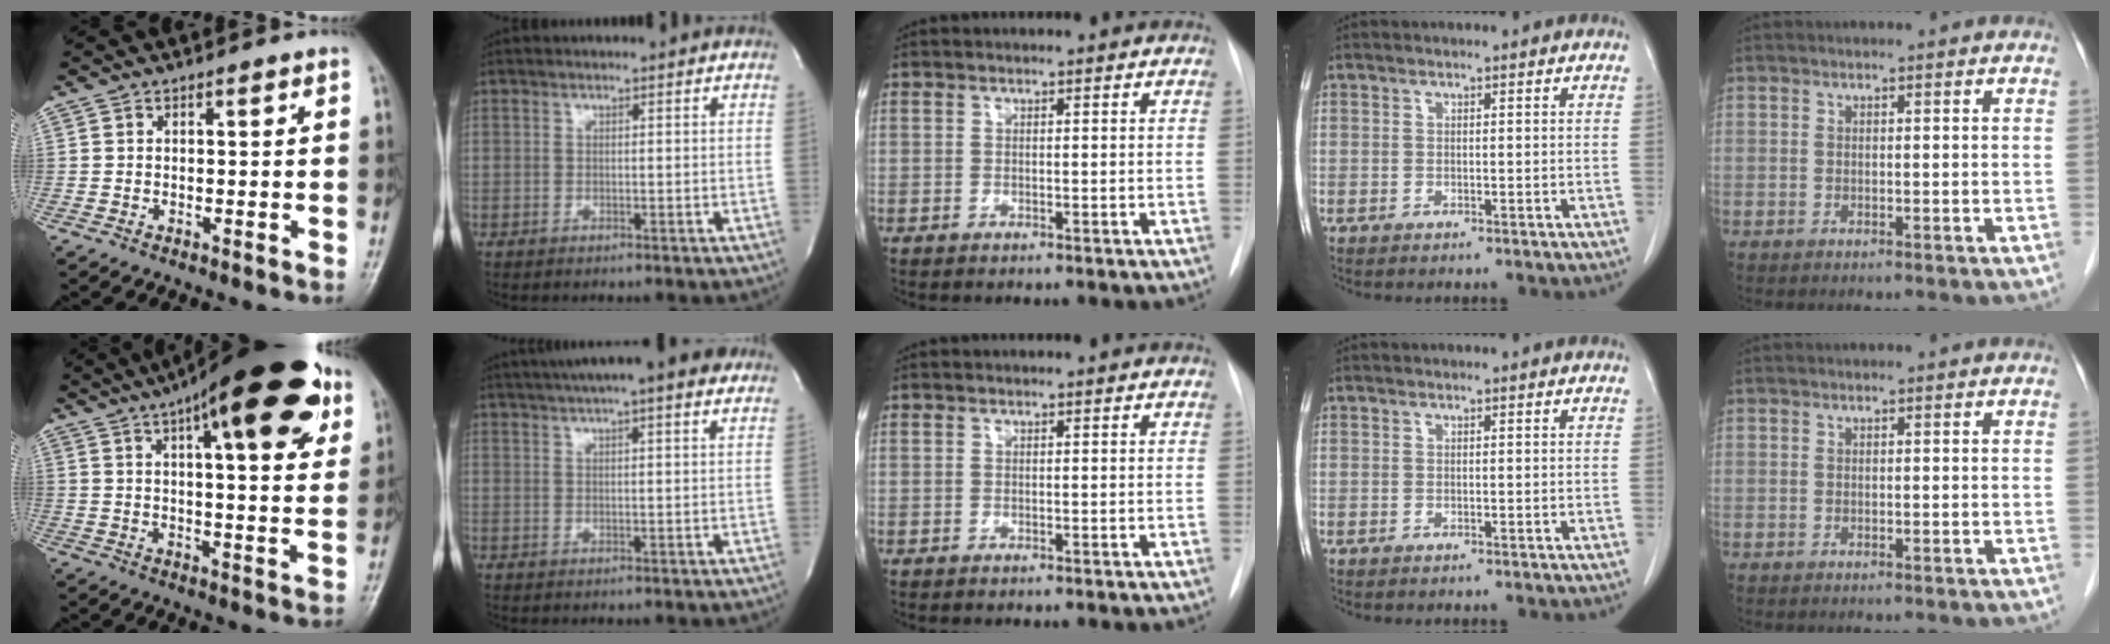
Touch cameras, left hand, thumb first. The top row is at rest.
{"thumb": {"total": 23.7, "force": [12.2, 7.2, 19.1], "torque": [-0.255, -0.007, 0.170]}, "index": {"total": 13.5, "force": [10.6, 1.5, 8.2], "torque": [-0.136, 0.038, 0.139]}}